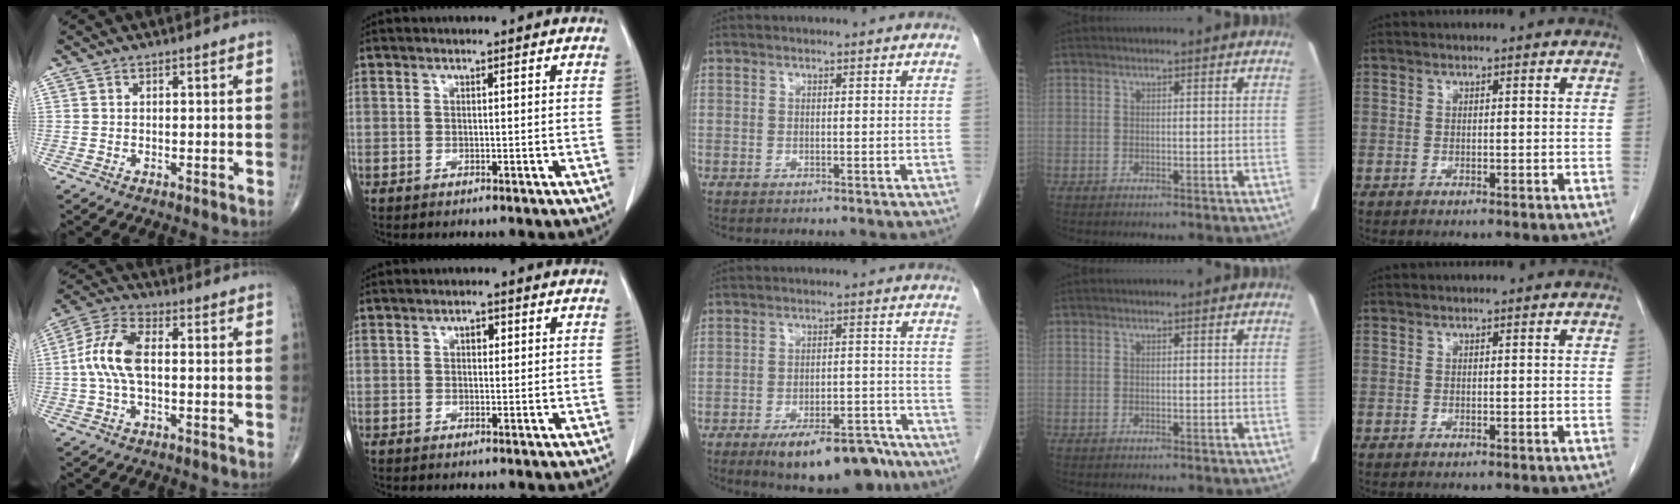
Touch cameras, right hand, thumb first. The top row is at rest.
{"thumb": {"total": 9.6, "force": [0.0, 4.7, 8.4], "torque": [-0.190, 0.026, -0.004]}, "index": {"total": 1.5, "force": [0.4, 0.9, 1.1], "torque": [-0.015, 0.004, 0.005]}, "middle": {"total": 12.7, "force": [-9.4, 4.5, 7.4], "torque": [-0.085, 0.012, -0.138]}}